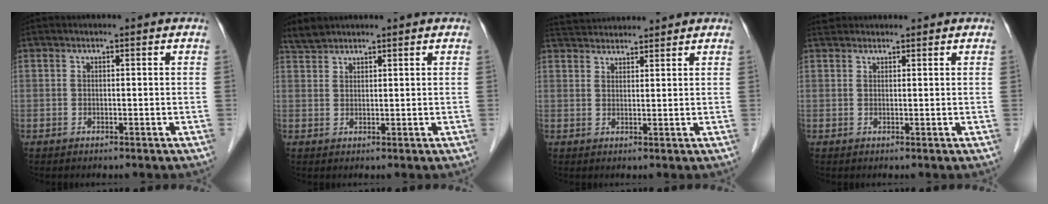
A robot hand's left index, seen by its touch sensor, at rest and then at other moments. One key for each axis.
{"total": 2.3, "fx": 2.3, "fy": 0.4, "fz": 0.2, "tx": -0.011, "ty": 0.014, "tz": 0.049}
{"total": 6.9, "fx": 6.7, "fy": 0.8, "fz": 1.5, "tx": -0.031, "ty": 0.035, "tz": 0.108}
{"total": 2.3, "fx": 2.2, "fy": 0.8, "fz": 0.2, "tx": -0.003, "ty": 0.028, "tz": 0.037}